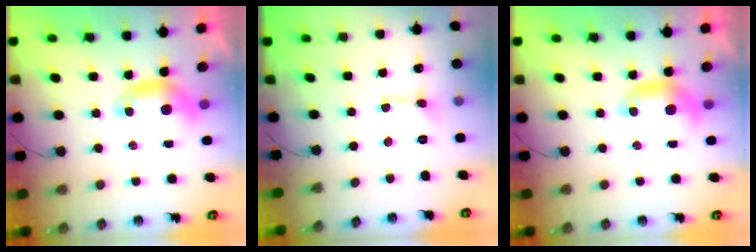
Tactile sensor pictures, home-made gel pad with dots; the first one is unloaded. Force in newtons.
{"total": 1.1, "press": 1.0, "slide": 0.4}
{"total": 0.0}